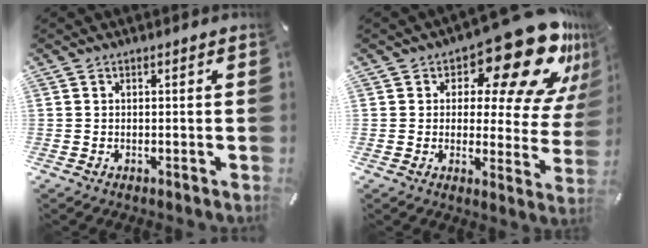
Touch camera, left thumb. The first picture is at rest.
{"total": 21.6, "force": [13.3, 8.9, 14.5], "torque": [-0.179, -0.095, 0.217]}